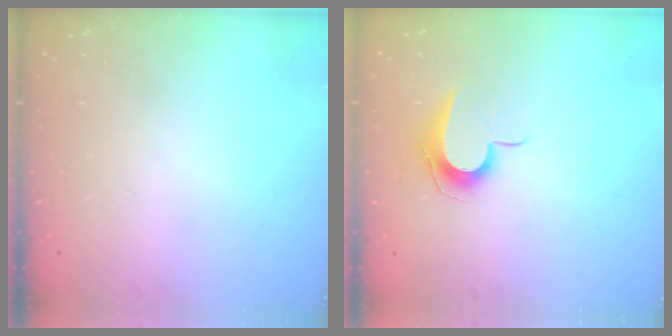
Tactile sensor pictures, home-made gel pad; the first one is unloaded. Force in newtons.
{"total": 8.4, "press": 8.3, "slide": 0.7}